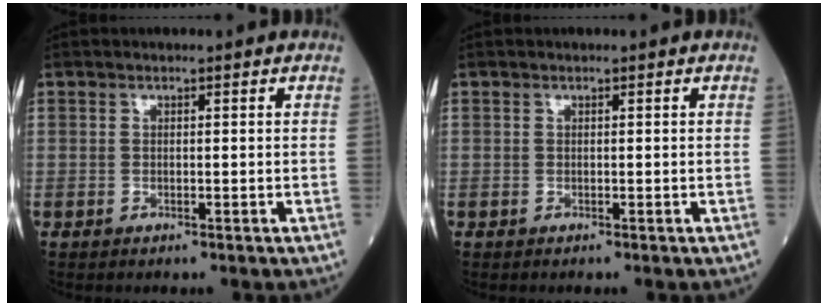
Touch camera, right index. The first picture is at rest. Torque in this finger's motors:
{"motor_torque": [0.08, 0.00, 0.04, 0.01]}